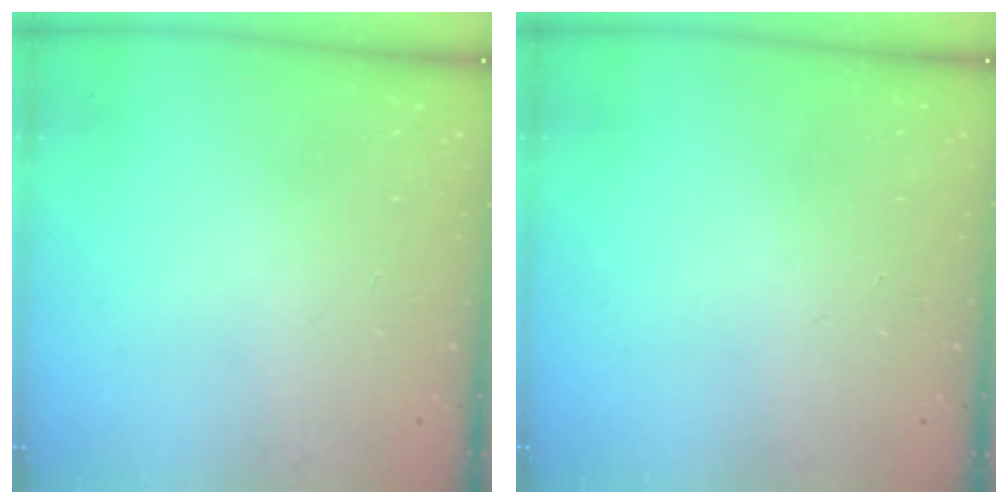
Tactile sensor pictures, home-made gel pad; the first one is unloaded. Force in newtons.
{"total": 0.0}